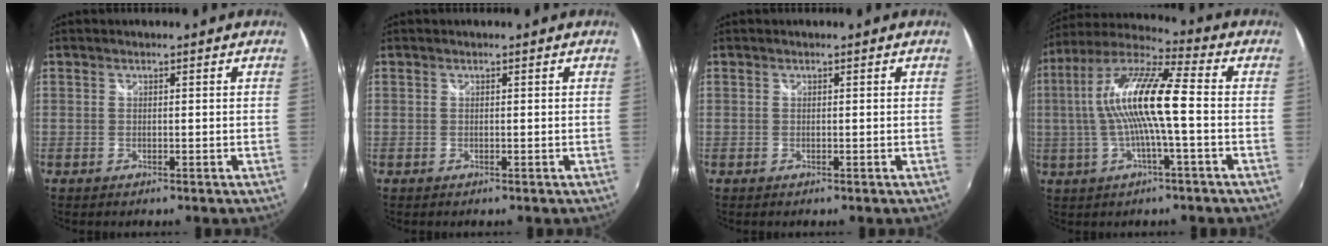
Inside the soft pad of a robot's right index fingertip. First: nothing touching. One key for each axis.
{"total": 0.0}
{"total": 0.0}
{"total": 15.0, "fx": -0.4, "fy": 1.8, "fz": 14.9, "tx": -0.281, "ty": 0.014, "tz": -0.015}